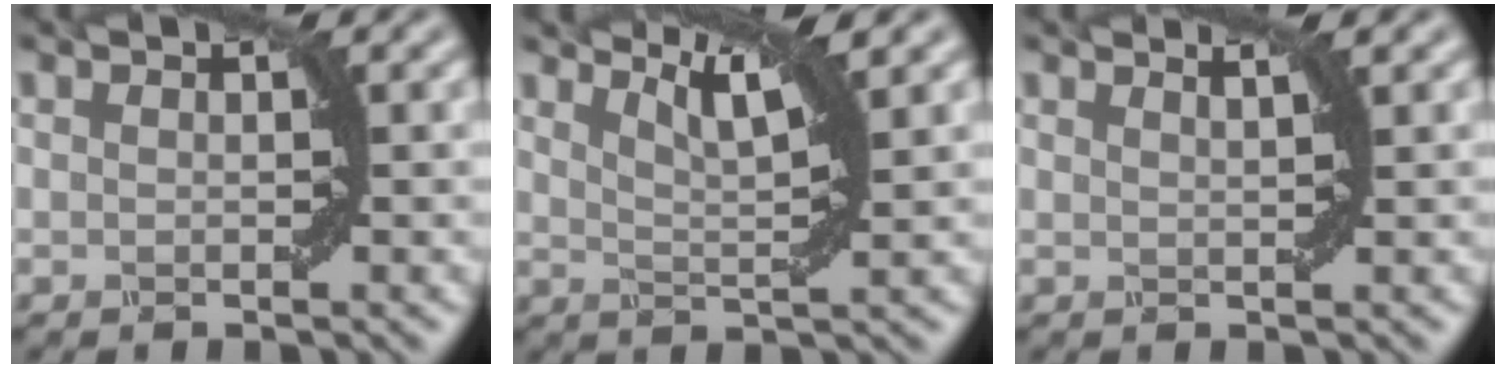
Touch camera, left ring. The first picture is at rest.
{"total": 3.9, "force": [2.6, 0.8, 2.8], "torque": [-0.045, 0.006, 0.043]}
{"total": 2.1, "force": [1.5, 0.7, 1.3], "torque": [0.003, 0.006, -0.002]}